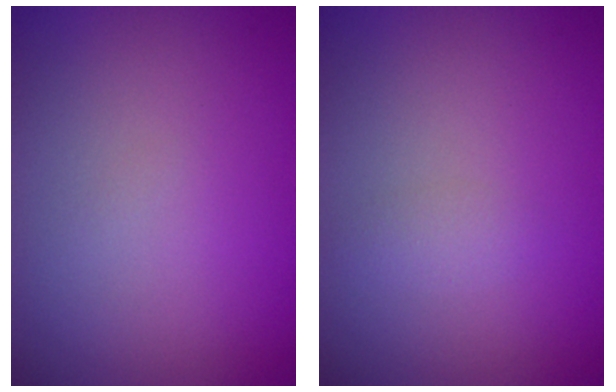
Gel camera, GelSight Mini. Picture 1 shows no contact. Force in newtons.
{"total": 0.9, "press": 0.9, "slide": 0.0}